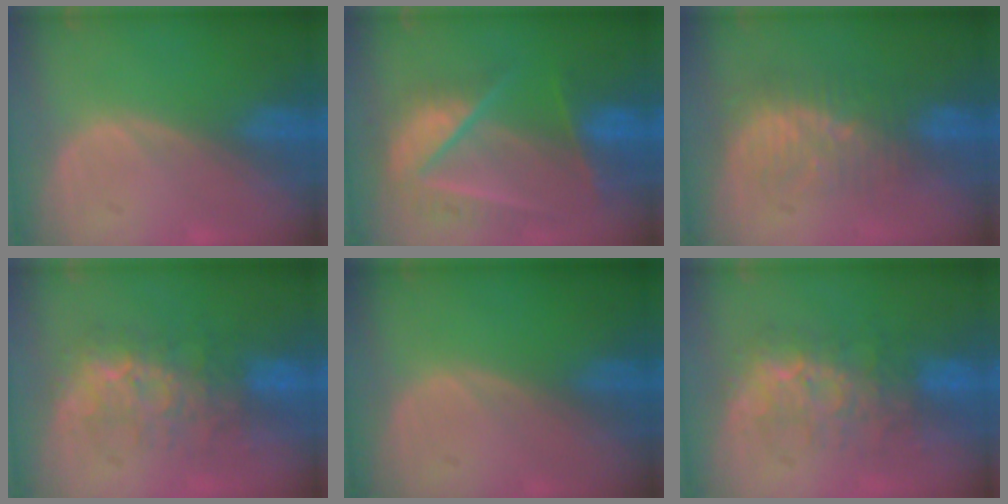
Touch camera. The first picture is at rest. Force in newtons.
{"total": 9.7, "press": 8.3, "slide": 5.1}
{"total": 7.9, "press": 7.4, "slide": 2.6}
{"total": 8.4, "press": 8.0, "slide": 2.6}
{"total": 0.0}
{"total": 8.4, "press": 8.0, "slide": 2.6}